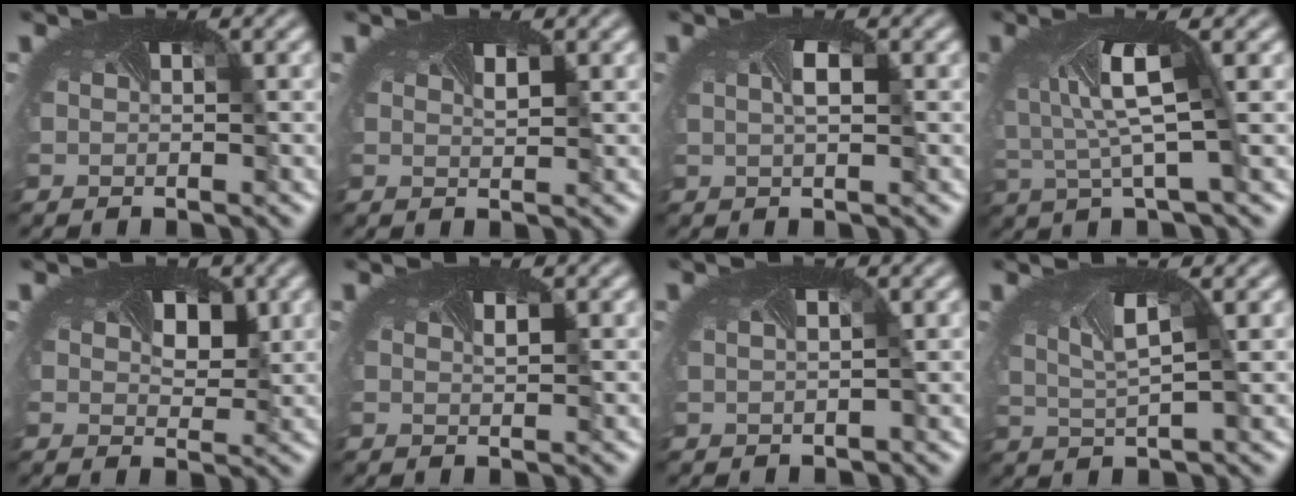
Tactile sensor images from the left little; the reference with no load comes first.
{"total": 0.8, "force": [0.5, 0.4, 0.5], "torque": [-0.007, 0.001, 0.006]}
{"total": 1.2, "force": [0.0, 0.4, 1.1], "torque": [-0.026, -0.003, 0.004]}
{"total": 5.3, "force": [0.7, 1.6, 5.0], "torque": [-0.115, 0.004, 0.009]}
{"total": 2.5, "force": [0.8, 1.9, 1.5], "torque": [-0.024, -0.002, 0.010]}
{"total": 0.5, "force": [0.3, 0.2, 0.3], "torque": [-0.004, 0.001, 0.004]}
{"total": 0.8, "force": [0.4, 0.6, 0.3], "torque": [0.006, 0.016, -0.002]}
{"total": 3.9, "force": [1.5, 1.9, 3.1], "torque": [-0.071, 0.012, 0.027]}